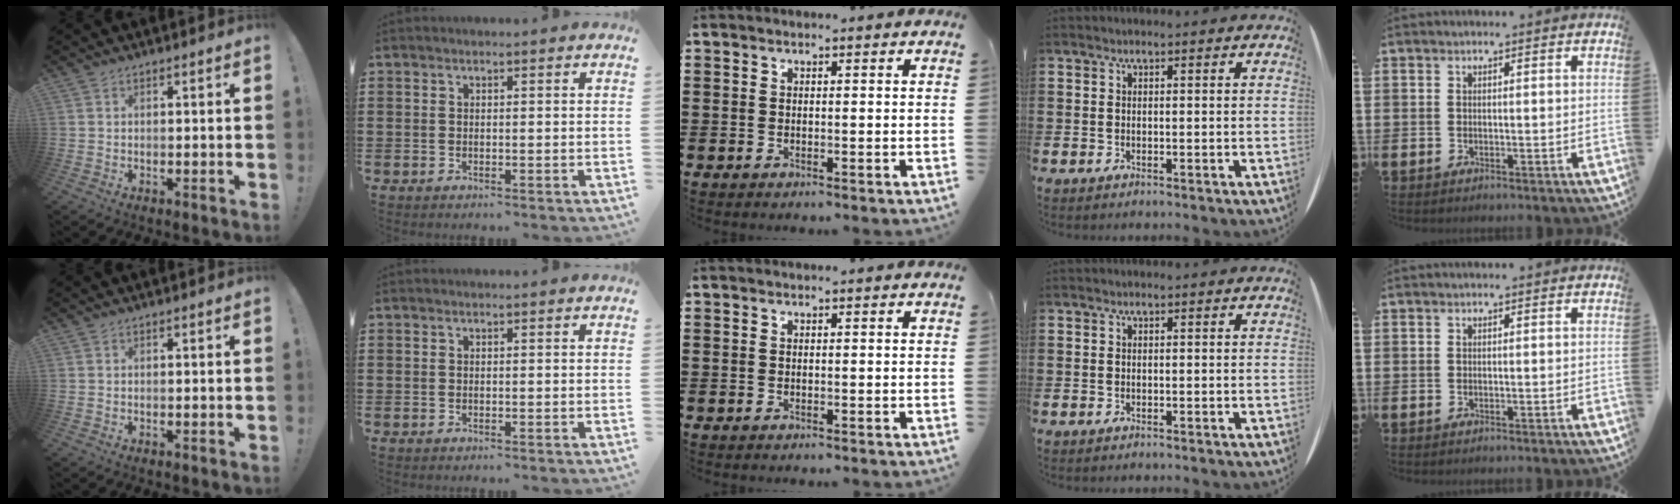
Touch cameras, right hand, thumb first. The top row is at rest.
{}